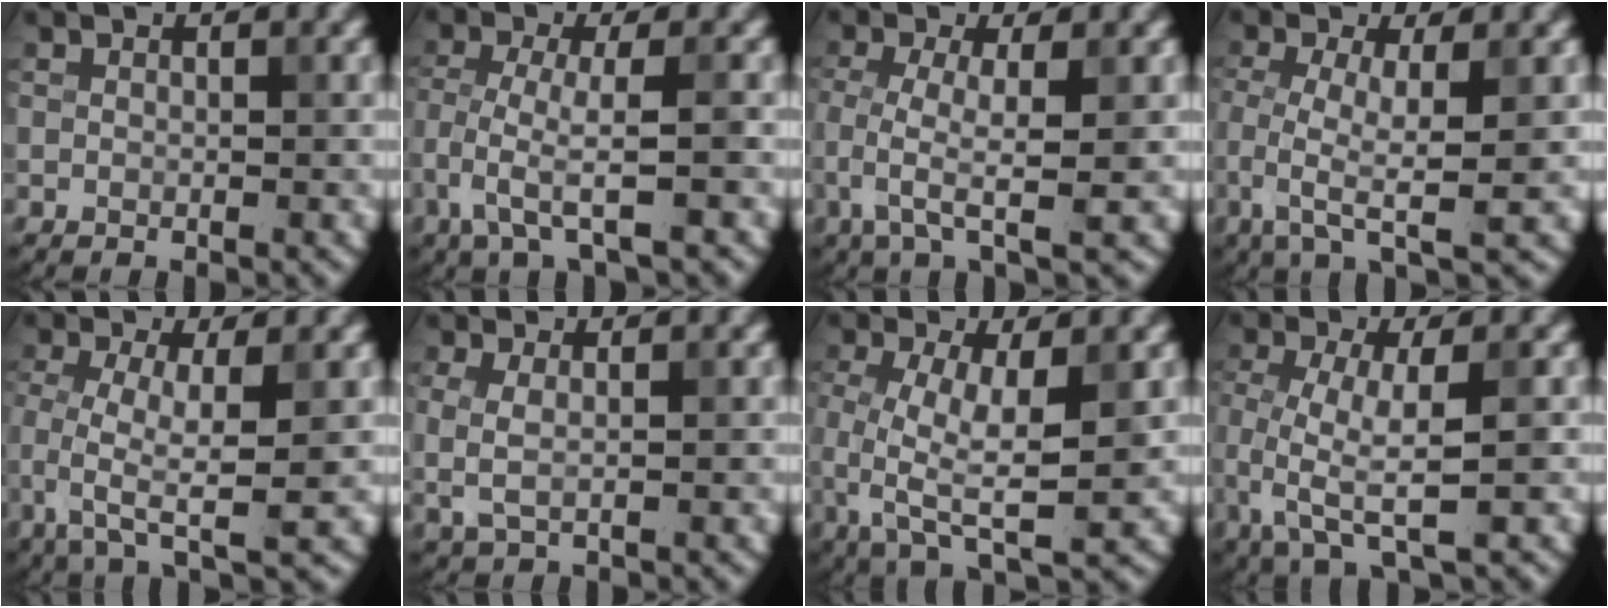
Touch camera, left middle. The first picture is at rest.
{"total": 4.0, "force": [-2.1, 0.7, 3.4], "torque": [-0.069, -0.004, -0.044]}
{"total": 3.9, "force": [-0.9, 0.9, 3.6], "torque": [-0.079, -0.005, -0.021]}
{"total": 4.9, "force": [-1.1, 1.4, 4.6], "torque": [-0.098, -0.006, -0.023]}
{"total": 5.4, "force": [-1.2, 1.7, 5.0], "torque": [-0.105, -0.007, -0.025]}
{"total": 2.0, "force": [0.1, 0.9, 1.8], "torque": [-0.042, -0.003, 0.001]}
{"total": 7.1, "force": [-0.3, 2.7, 6.6], "torque": [-0.134, -0.006, -0.006]}
{"total": 5.5, "force": [-1.1, 1.7, 5.1], "torque": [-0.108, -0.008, -0.020]}